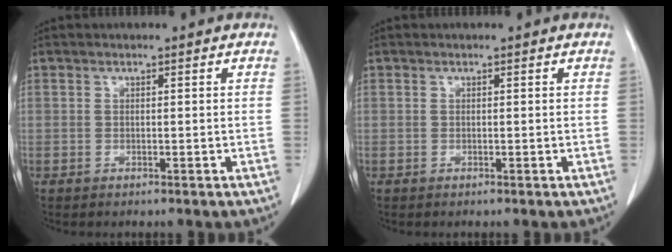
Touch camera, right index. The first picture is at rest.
{"total": 0.0}